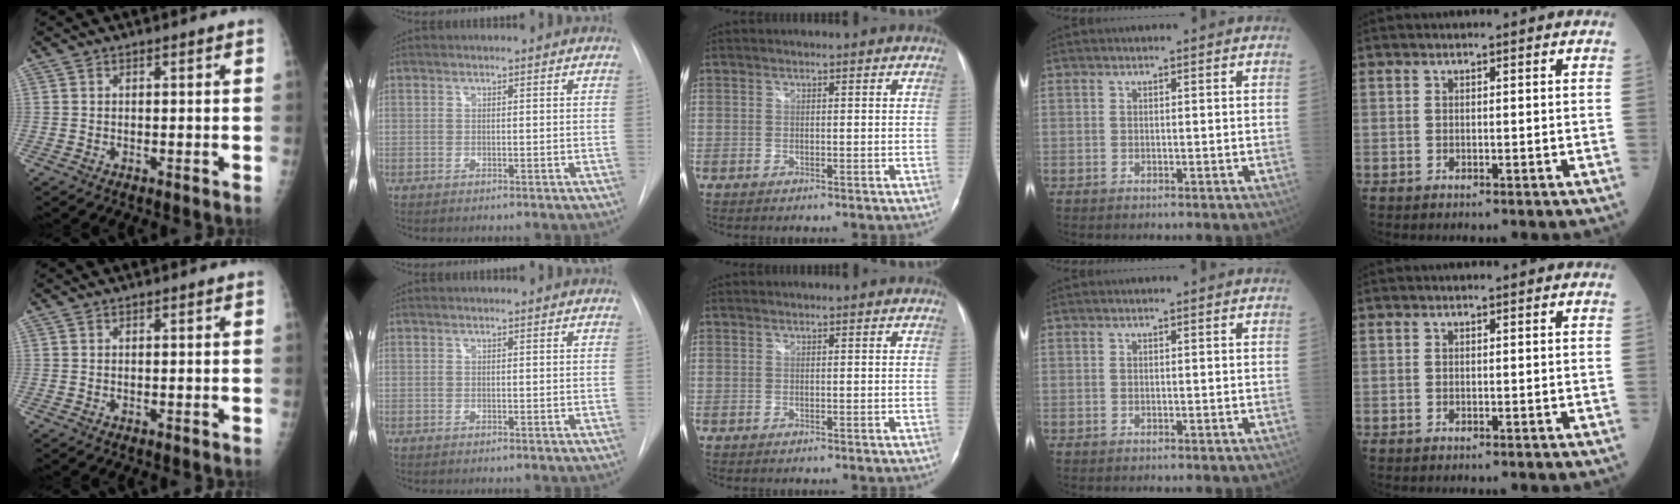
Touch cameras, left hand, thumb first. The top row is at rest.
{"index": {"total": 0.5, "force": [0.5, 0.0, 0.1], "torque": [0.001, 0.003, 0.004]}}